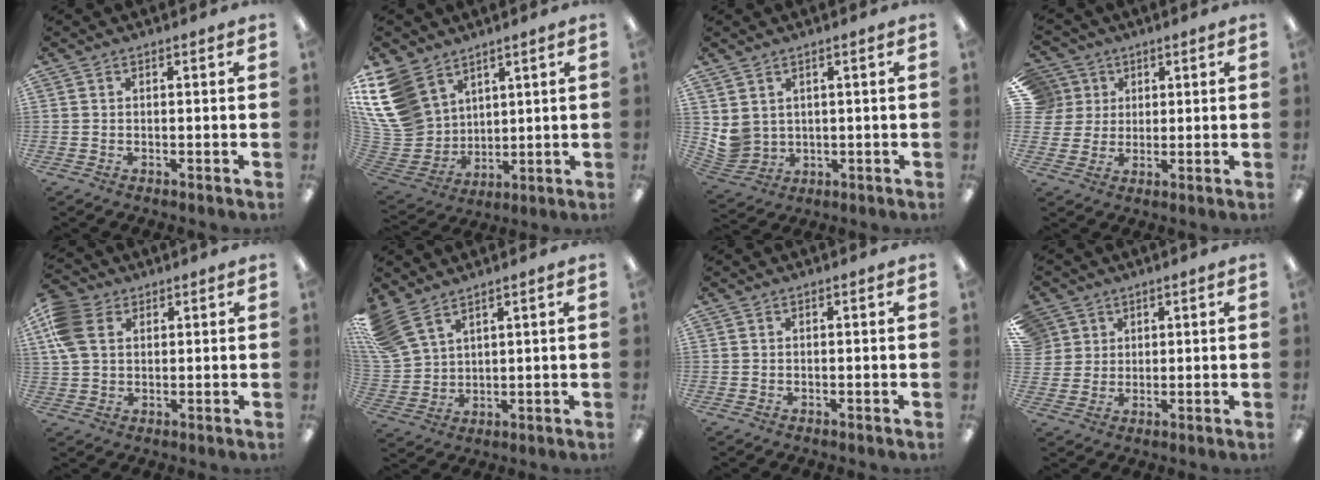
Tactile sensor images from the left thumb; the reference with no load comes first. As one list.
[{"total": 16.6, "force": [8.7, 12.2, 7.0], "torque": [-0.203, -0.039, 0.172]}, {"total": 4.9, "force": [2.0, 4.4, 1.1], "torque": [-0.042, -0.011, 0.042]}, {"total": 7.0, "force": [2.6, 6.4, 0.5], "torque": [-0.016, -0.009, 0.051]}, {"total": 9.5, "force": [3.5, 7.0, 5.4], "torque": [-0.143, 0.006, 0.068]}, {"total": 10.0, "force": [7.4, 4.8, 4.7], "torque": [-0.120, -0.019, 0.146]}, {"total": 0.0}, {"total": 5.3, "force": [2.8, 4.5, -0.3], "torque": [-0.003, -0.007, 0.053]}]